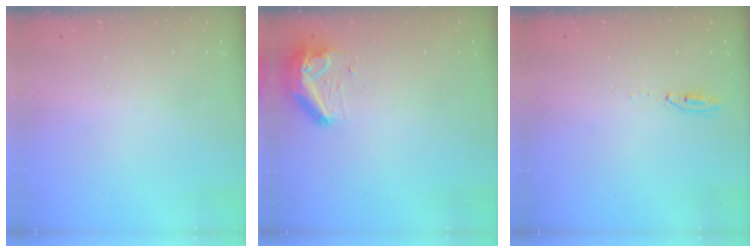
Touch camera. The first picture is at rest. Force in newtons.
{"total": 9.3, "press": 9.2, "slide": 1.6}
{"total": 3.4, "press": 2.9, "slide": 1.7}